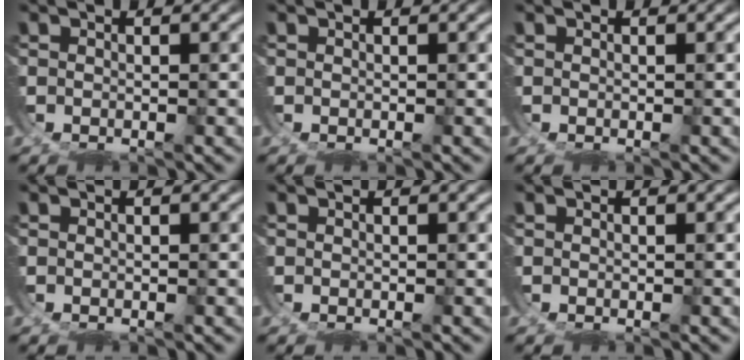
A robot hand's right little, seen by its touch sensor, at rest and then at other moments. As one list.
[{"total": 0.0}, {"total": 0.0}, {"total": 0.0}, {"total": 0.0}, {"total": 0.0}]